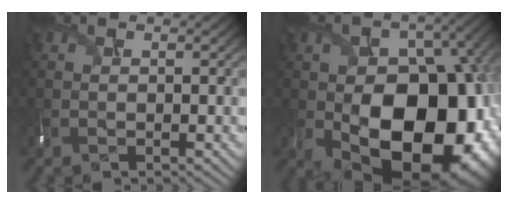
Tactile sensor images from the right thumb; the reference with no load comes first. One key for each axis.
{"total": 18.7, "fx": -4.4, "fy": 12.4, "fz": 13.3, "tx": -0.190, "ty": -0.059, "tz": -0.017}